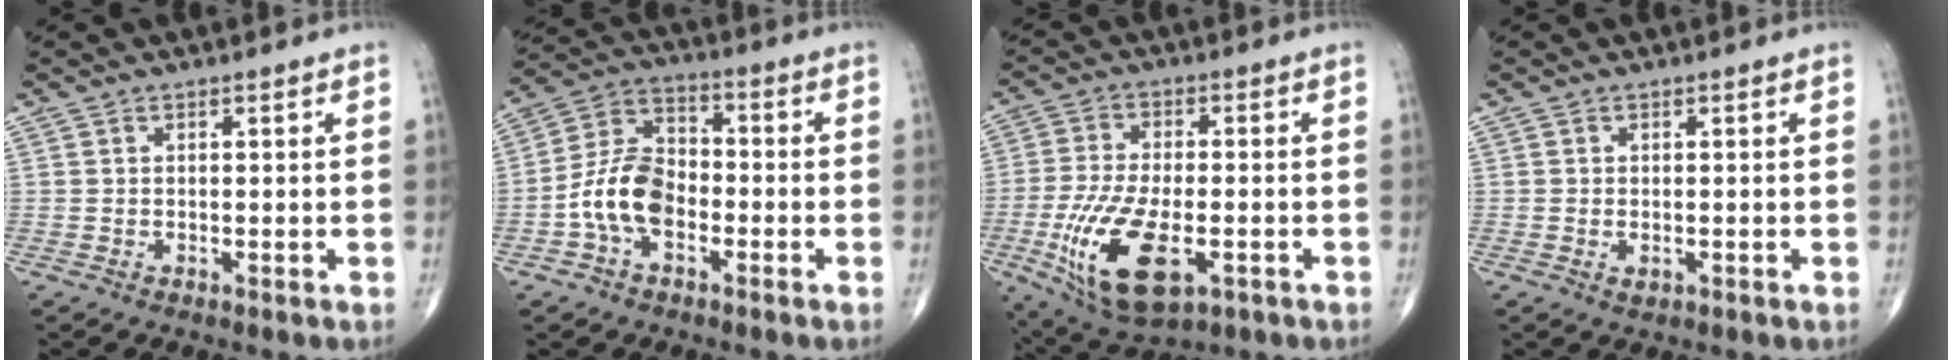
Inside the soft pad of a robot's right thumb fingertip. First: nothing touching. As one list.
[{"total": 10.7, "force": [-3.3, 6.8, 7.6], "torque": [-0.138, 0.038, -0.071]}, {"total": 16.2, "force": [-5.1, 7.4, 13.5], "torque": [-0.268, -0.002, -0.079]}, {"total": 1.3, "force": [-0.3, 0.7, 1.0], "torque": [-0.017, -0.003, -0.002]}]